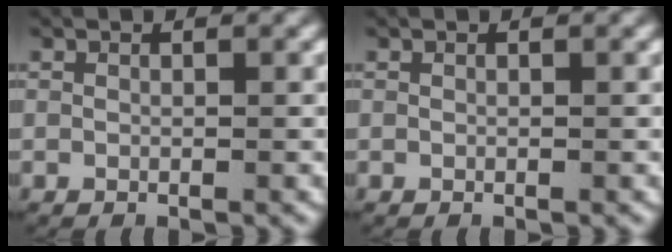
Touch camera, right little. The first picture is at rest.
{"total": 0.0}